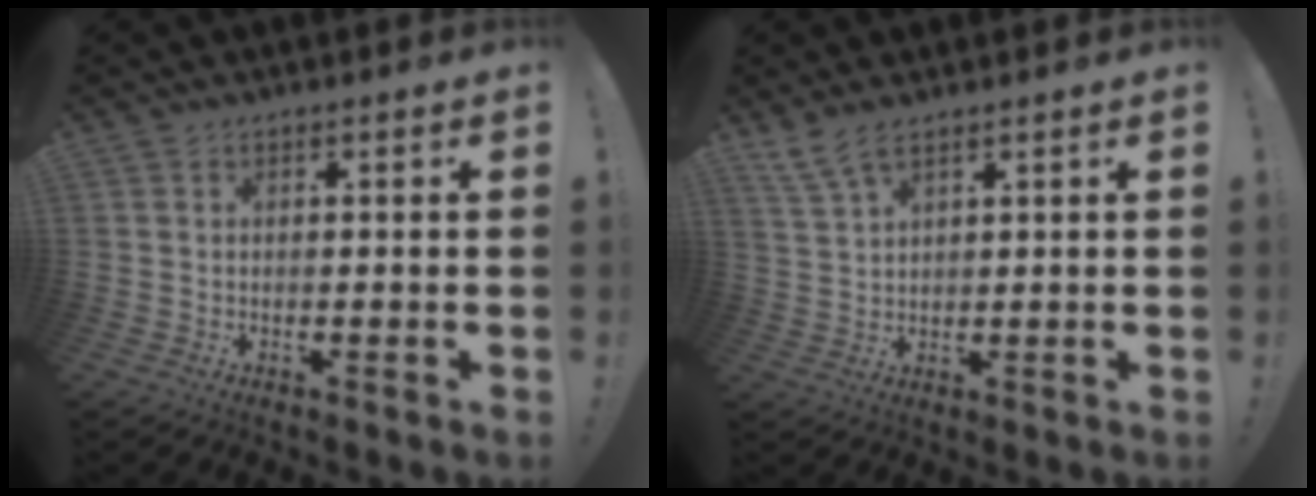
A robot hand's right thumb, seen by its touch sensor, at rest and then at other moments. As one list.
[{"total": 5.2, "force": [4.1, 0.9, 3.2], "torque": [-0.072, -0.015, 0.077]}]